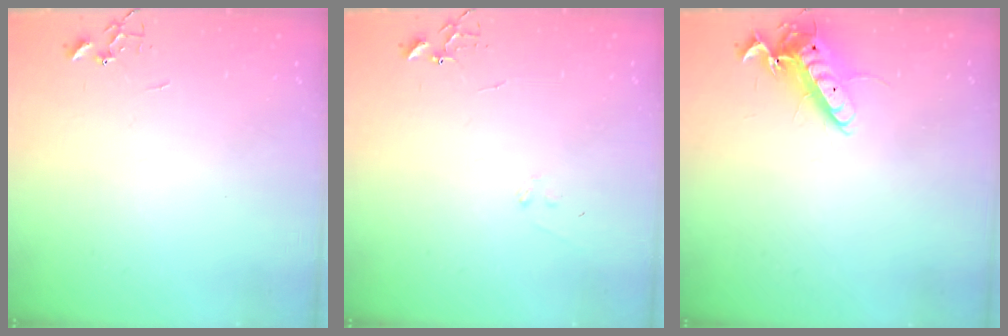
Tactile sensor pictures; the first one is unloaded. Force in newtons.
{"total": 7.1, "press": 7.1, "slide": 0.7}
{"total": 13.2, "press": 13.1, "slide": 1.2}